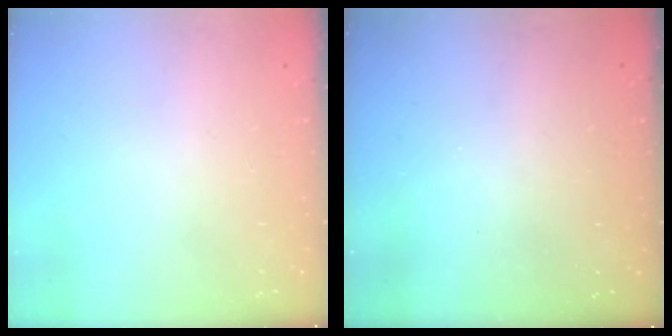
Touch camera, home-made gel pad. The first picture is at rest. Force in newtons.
{"total": 2.9, "press": 2.7, "slide": 0.8}